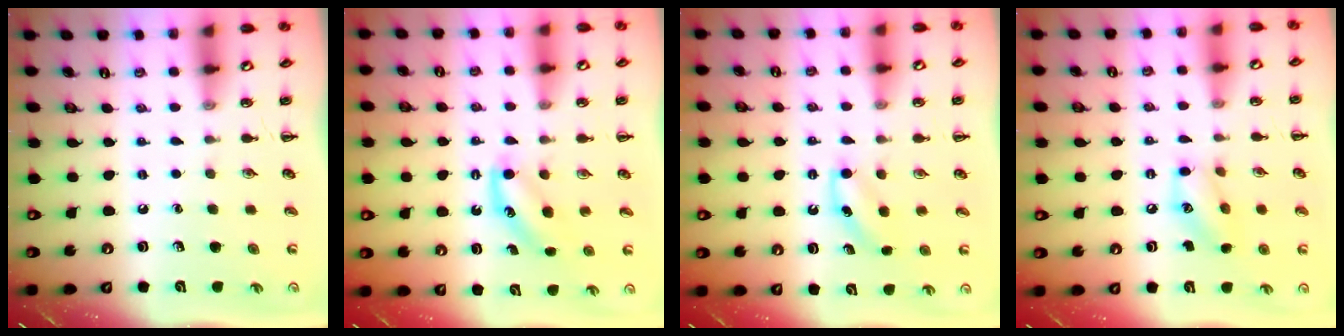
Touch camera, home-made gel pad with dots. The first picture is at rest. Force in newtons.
{"total": 4.9, "press": 4.7, "slide": 1.3}
{"total": 5.1, "press": 4.9, "slide": 1.3}
{"total": 10.0, "press": 9.9, "slide": 1.1}